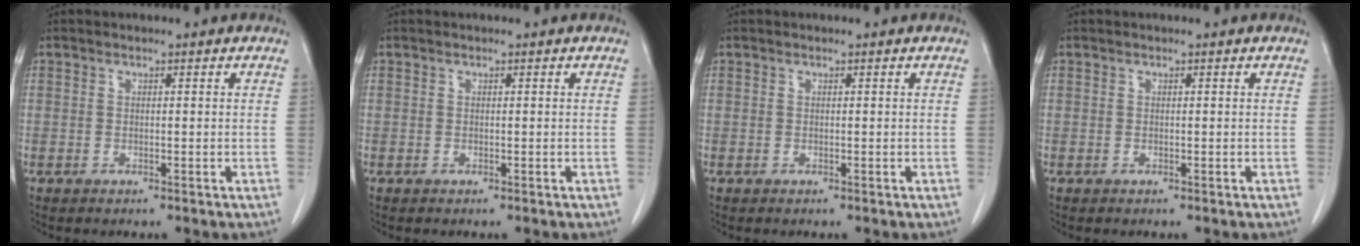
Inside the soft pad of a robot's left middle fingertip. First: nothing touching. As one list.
[{"total": 0.0}, {"total": 0.0}, {"total": 0.0}]